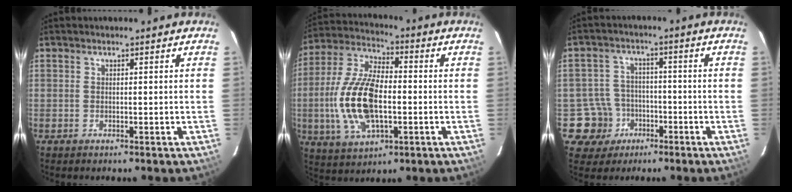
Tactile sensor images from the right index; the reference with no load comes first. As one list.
[{"total": 16.7, "force": [-2.4, 8.1, 14.4], "torque": [-0.305, 0.005, -0.042]}, {"total": 7.6, "force": [-3.3, 6.9, 0.0], "torque": [-0.020, 0.028, -0.048]}]